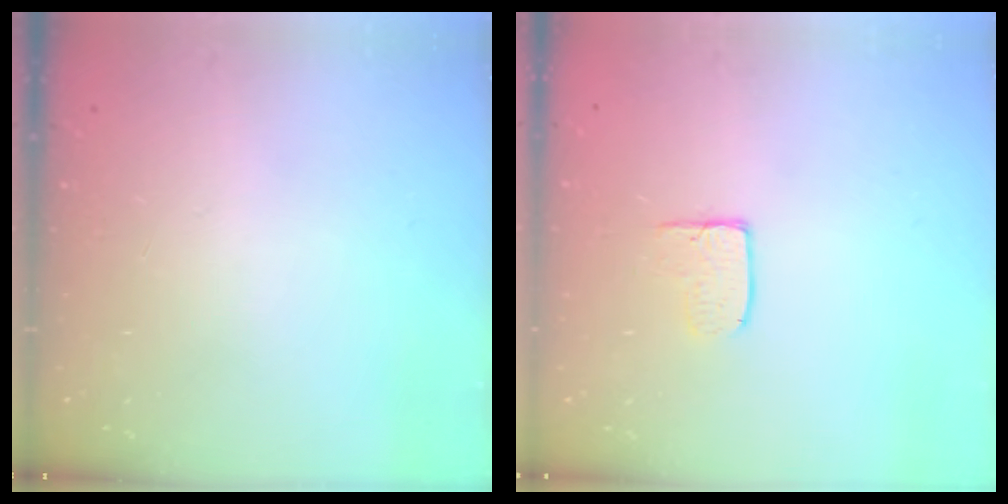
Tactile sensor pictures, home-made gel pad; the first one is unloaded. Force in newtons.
{"total": 5.2, "press": 5.2, "slide": 0.5}